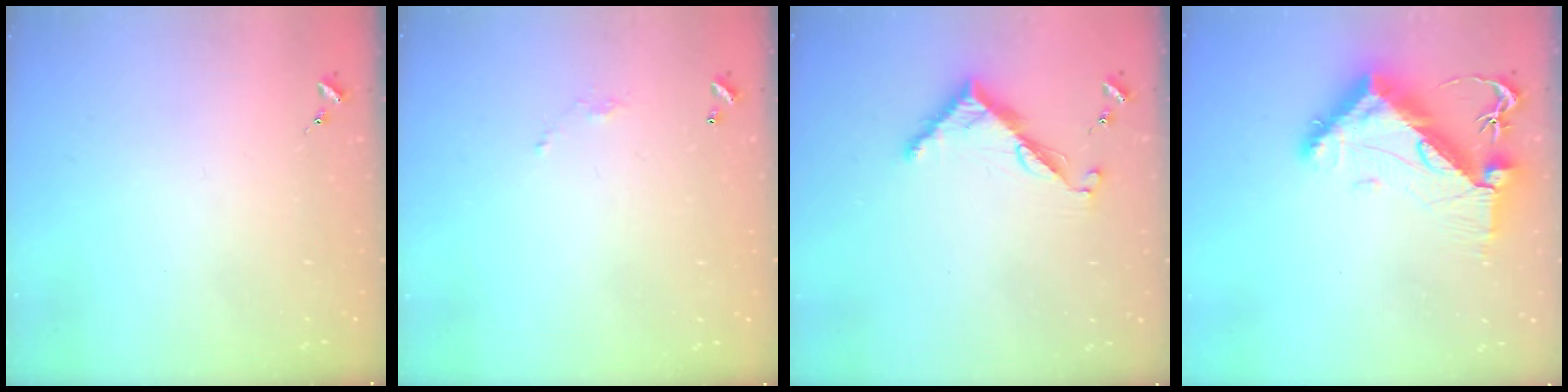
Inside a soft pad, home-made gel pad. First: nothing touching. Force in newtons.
{"total": 3.9, "press": 3.9, "slide": 0.1}
{"total": 7.7, "press": 7.7, "slide": 0.3}
{"total": 12.1, "press": 12.0, "slide": 1.7}